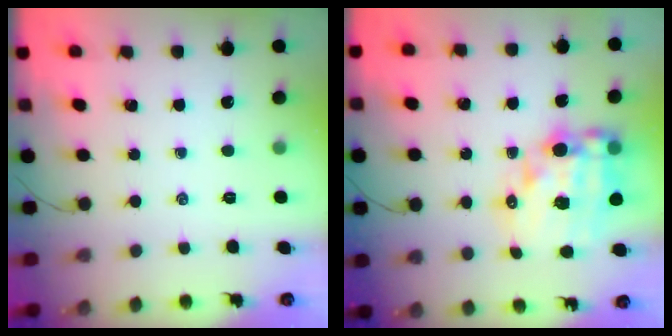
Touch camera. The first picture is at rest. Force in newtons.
{"total": 17.1, "press": 16.6, "slide": 3.9}